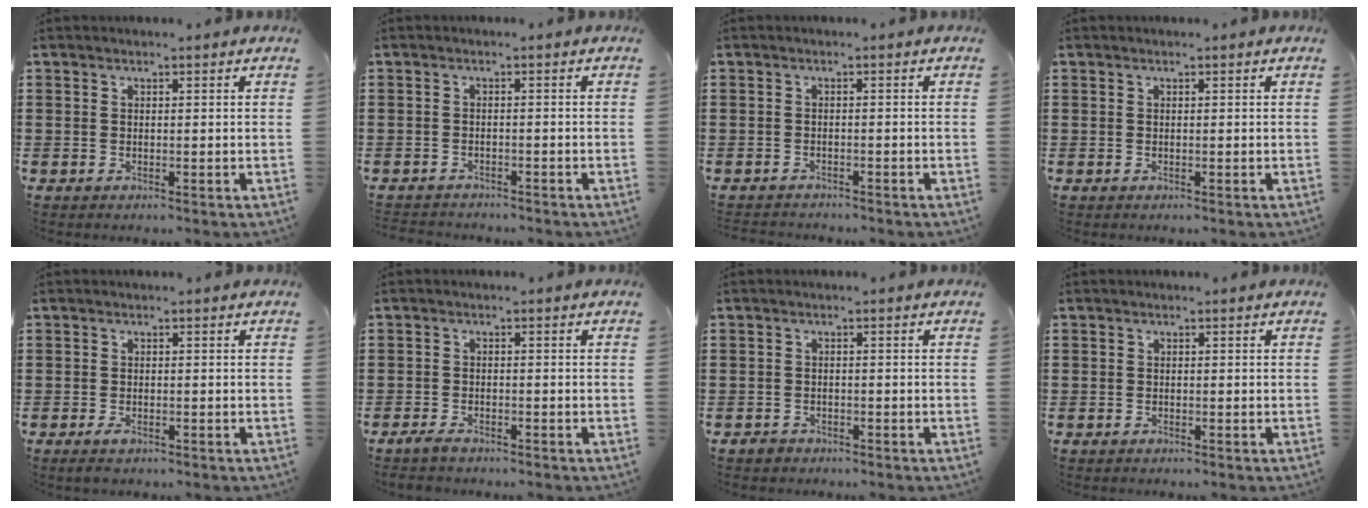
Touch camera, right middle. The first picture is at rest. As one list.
[{"total": 1.6, "force": [-1.6, 0.3, -0.1], "torque": [-0.002, 0.002, -0.036]}, {"total": 1.3, "force": [-1.3, 0.2, -0.2], "torque": [-0.001, 0.004, -0.030]}, {"total": 0.0}, {"total": 1.3, "force": [-0.9, 0.4, 0.8], "torque": [-0.026, -0.006, -0.019]}, {"total": 2.0, "force": [-1.6, 0.5, 1.0], "torque": [-0.027, 0.000, -0.033]}, {"total": 1.1, "force": [-1.0, 0.5, 0.1], "torque": [-0.006, -0.001, -0.022]}, {"total": 0.7, "force": [-0.5, 0.5, 0.0], "torque": [-0.001, 0.002, -0.010]}]